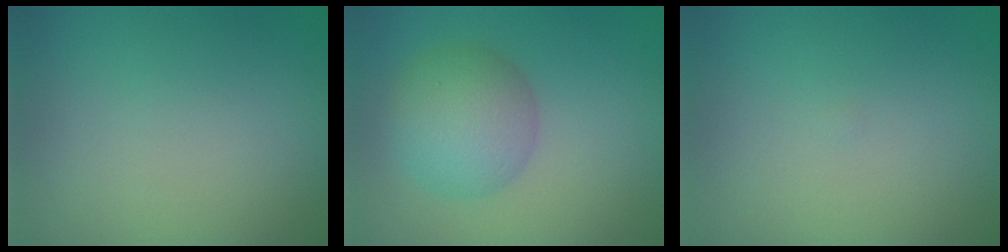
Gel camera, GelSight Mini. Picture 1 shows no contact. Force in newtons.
{"total": 5.2, "press": 5.2, "slide": 0.2}
{"total": 0.0}